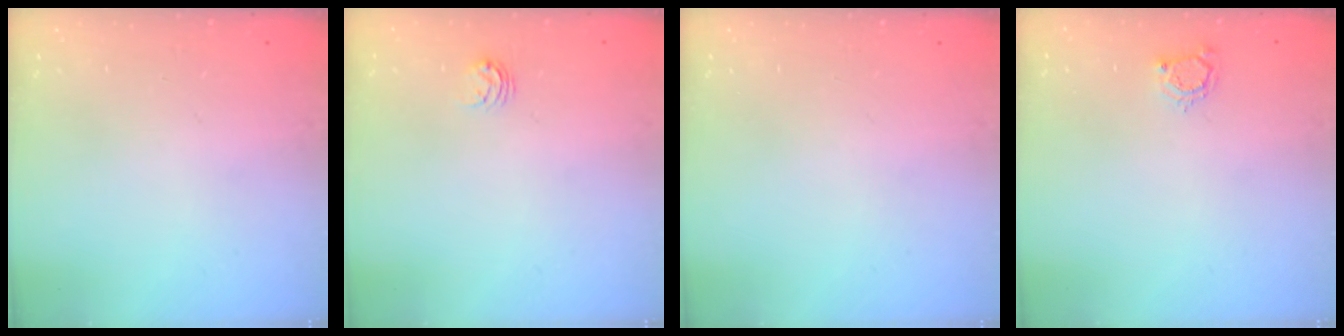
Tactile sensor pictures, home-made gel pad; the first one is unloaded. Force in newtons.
{"total": 3.6, "press": 3.5, "slide": 0.5}
{"total": 0.0}
{"total": 4.0, "press": 4.0, "slide": 0.5}